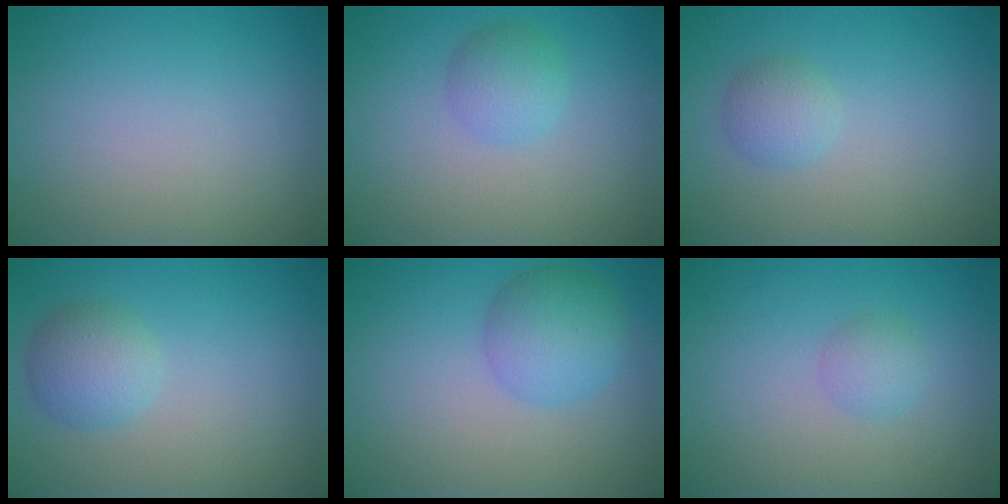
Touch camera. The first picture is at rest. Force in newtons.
{"total": 2.2, "press": 2.2, "slide": 0.0}
{"total": 1.9, "press": 1.9, "slide": 0.1}
{"total": 2.9, "press": 2.9, "slide": 0.1}
{"total": 3.9, "press": 3.9, "slide": 0.1}
{"total": 1.5, "press": 1.5, "slide": 0.1}